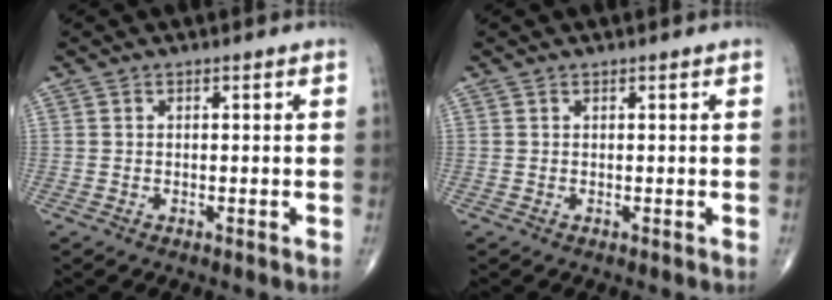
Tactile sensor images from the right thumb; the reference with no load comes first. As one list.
[{"total": 0.0}]